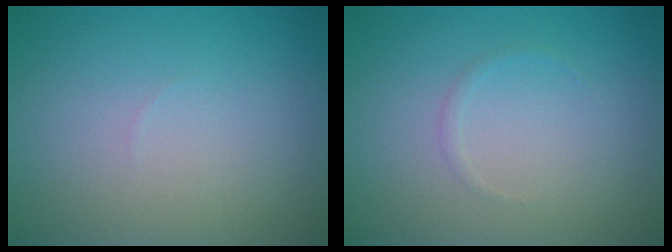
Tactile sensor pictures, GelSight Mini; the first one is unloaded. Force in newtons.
{"total": 0.5, "press": 0.5, "slide": 0.0}